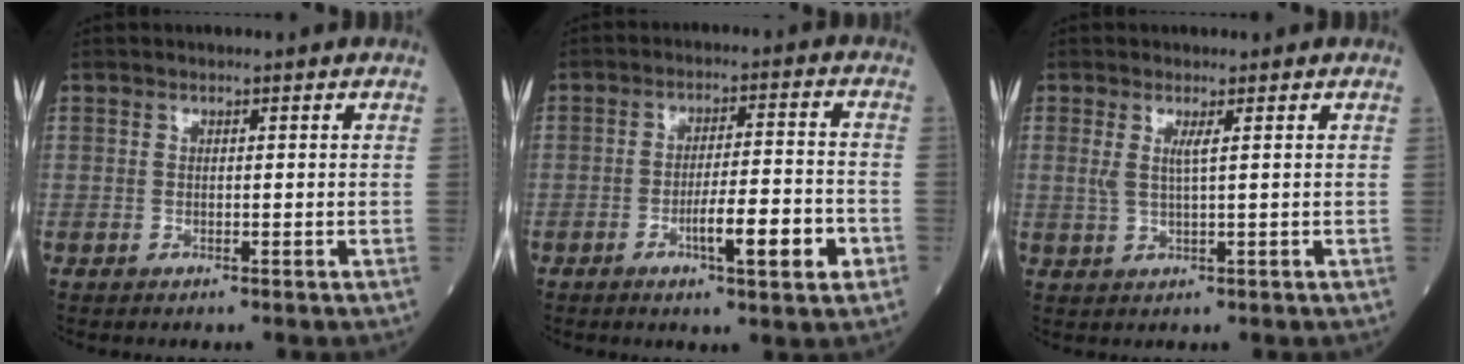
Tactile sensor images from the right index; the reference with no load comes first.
{"total": 8.4, "force": [-3.3, 0.9, 7.7], "torque": [-0.124, 0.001, -0.047]}
{"total": 2.2, "force": [0.8, -0.2, 2.0], "torque": [-0.050, -0.001, 0.019]}